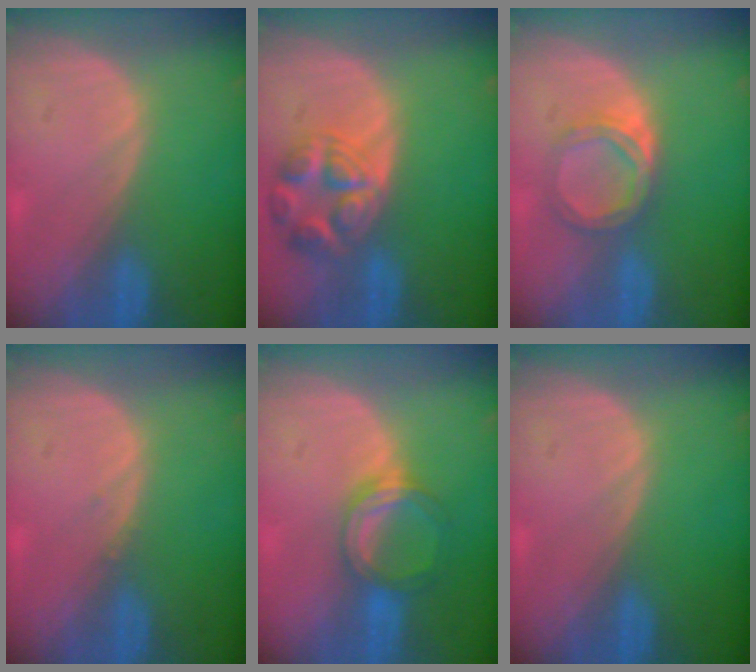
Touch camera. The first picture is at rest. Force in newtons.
{"total": 7.9, "press": 7.0, "slide": 3.6}
{"total": 4.6, "press": 4.5, "slide": 0.8}
{"total": 0.5, "press": 0.5, "slide": 0.2}
{"total": 5.2, "press": 4.9, "slide": 1.5}
{"total": 0.0}